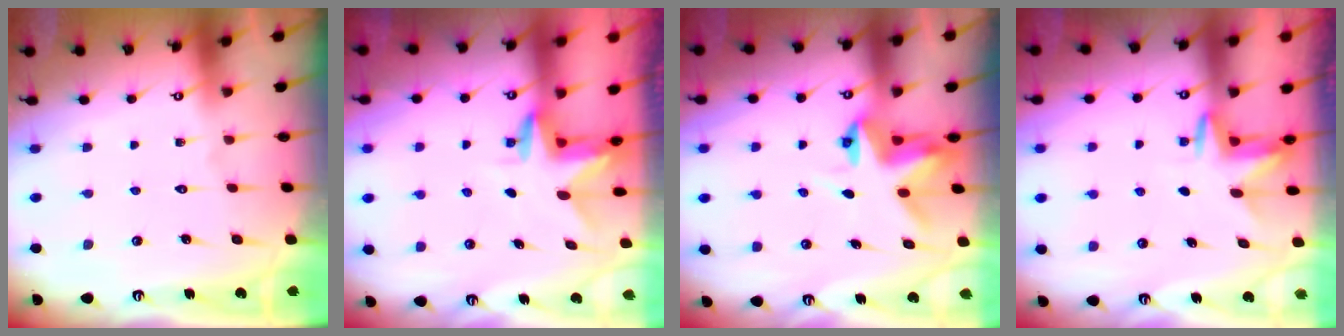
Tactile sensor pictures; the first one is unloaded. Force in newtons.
{"total": 3.0, "press": 3.0, "slide": 0.2}
{"total": 4.6, "press": 4.6, "slide": 0.2}
{"total": 3.3, "press": 3.3, "slide": 0.5}